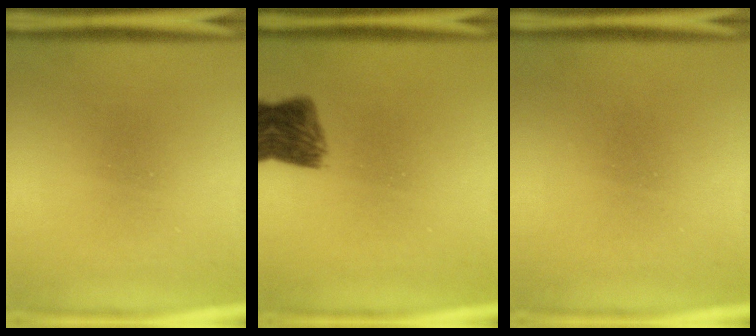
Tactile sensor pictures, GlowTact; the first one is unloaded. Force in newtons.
{"total": 6.5}
{"total": 1.7}